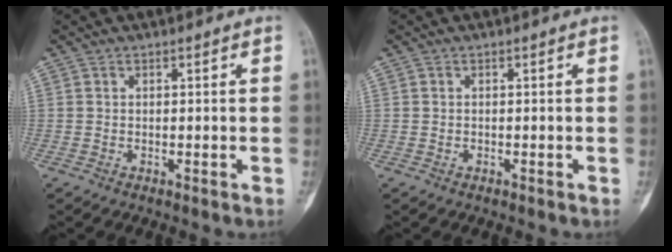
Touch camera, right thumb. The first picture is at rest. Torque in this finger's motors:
{"motor_torque": [-0.09, -0.27, -0.06, 0.27, -0.09]}